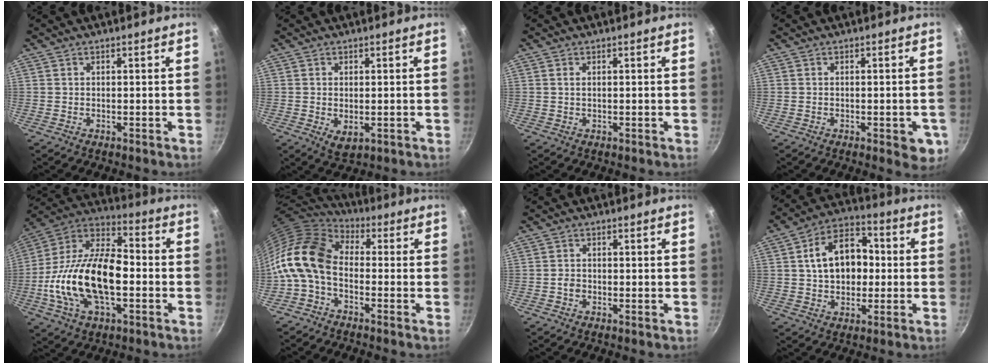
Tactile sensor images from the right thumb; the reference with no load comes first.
{"total": 3.7, "force": [-0.4, 2.2, 3.0], "torque": [-0.048, -0.013, -0.002]}
{"total": 0.8, "force": [0.2, 0.4, 0.7], "torque": [-0.013, 0.001, 0.003]}
{"total": 5.3, "force": [-1.8, 2.1, 4.5], "torque": [-0.040, -0.001, -0.022]}
{"total": 23.5, "force": [-3.8, 12.8, 19.3], "torque": [-0.347, 0.045, -0.082]}
{"total": 13.9, "force": [-1.9, 9.1, 10.3], "torque": [-0.189, 0.033, -0.060]}
{"total": 4.0, "force": [-1.0, 3.1, 2.3], "torque": [-0.032, 0.012, -0.022]}
{"total": 14.1, "force": [1.1, 10.0, 9.8], "torque": [-0.124, 0.027, 0.008]}